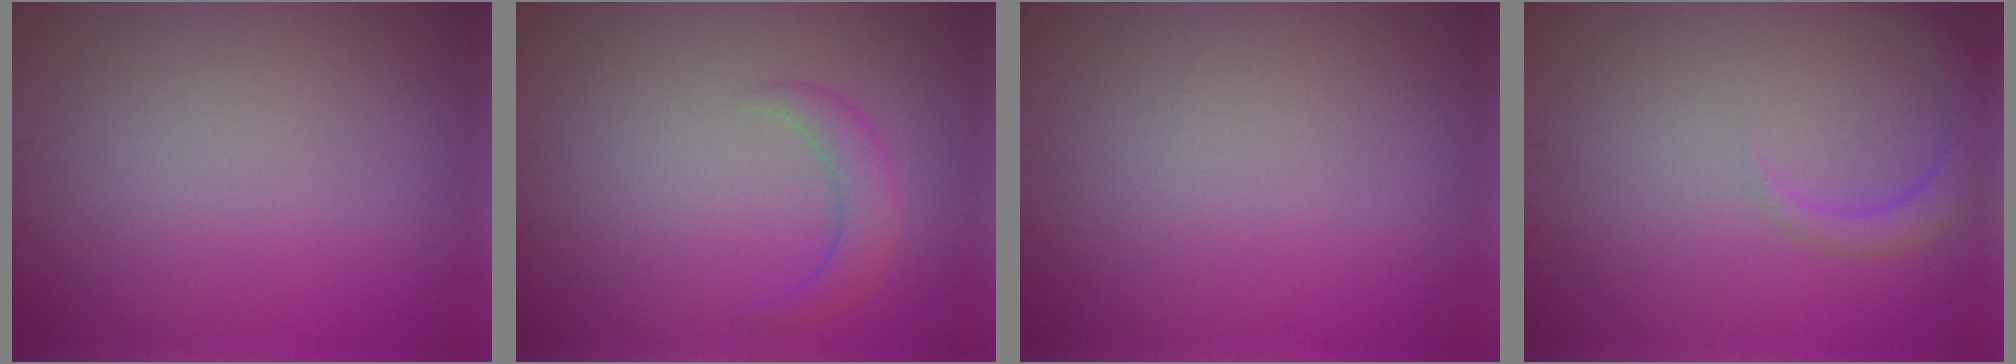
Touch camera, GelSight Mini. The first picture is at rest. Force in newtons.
{"total": 2.0, "press": 2.0, "slide": 0.1}
{"total": 0.0}
{"total": 2.4, "press": 2.4, "slide": 0.2}